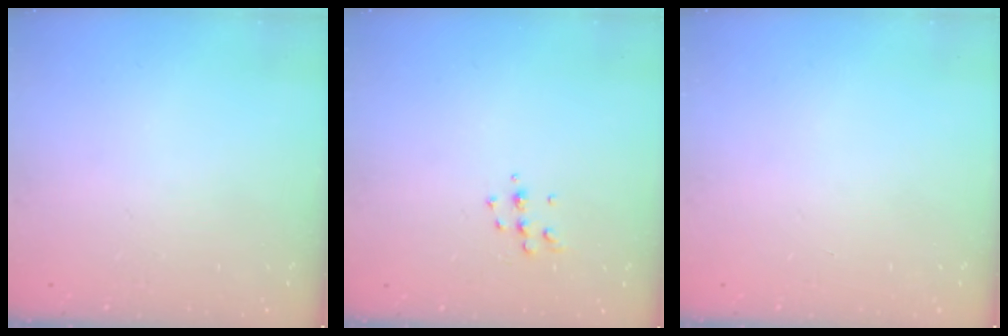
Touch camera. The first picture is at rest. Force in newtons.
{"total": 4.7, "press": 4.6, "slide": 0.8}
{"total": 0.0}